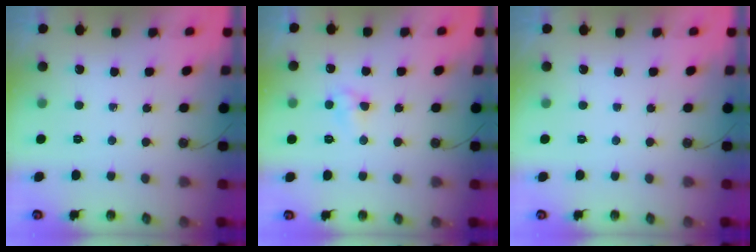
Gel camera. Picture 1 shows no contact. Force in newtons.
{"total": 4.3, "press": 4.3, "slide": 0.6}
{"total": 0.0}